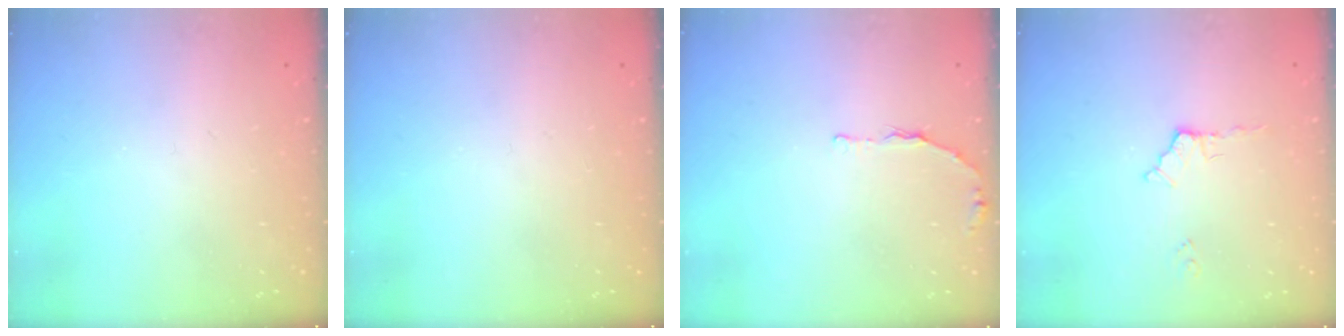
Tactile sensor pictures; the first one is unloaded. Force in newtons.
{"total": 0.0}
{"total": 4.5, "press": 3.3, "slide": 3.1}
{"total": 4.0, "press": 4.0, "slide": 0.3}